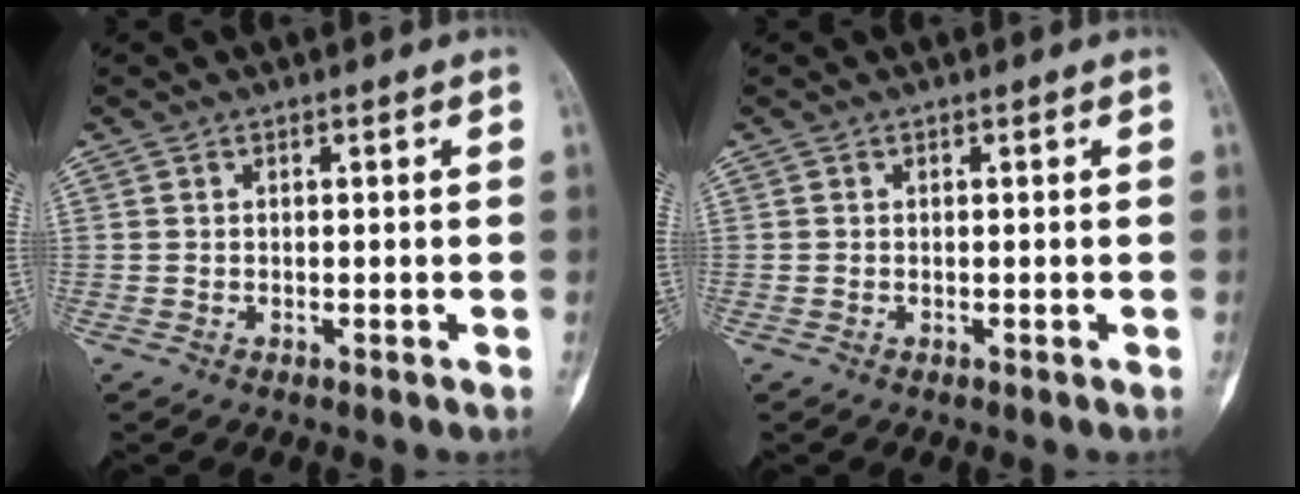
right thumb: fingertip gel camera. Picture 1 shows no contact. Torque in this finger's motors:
{"motor_torque": [0.46, 0.23, 0.31, -0.12, 0.02]}